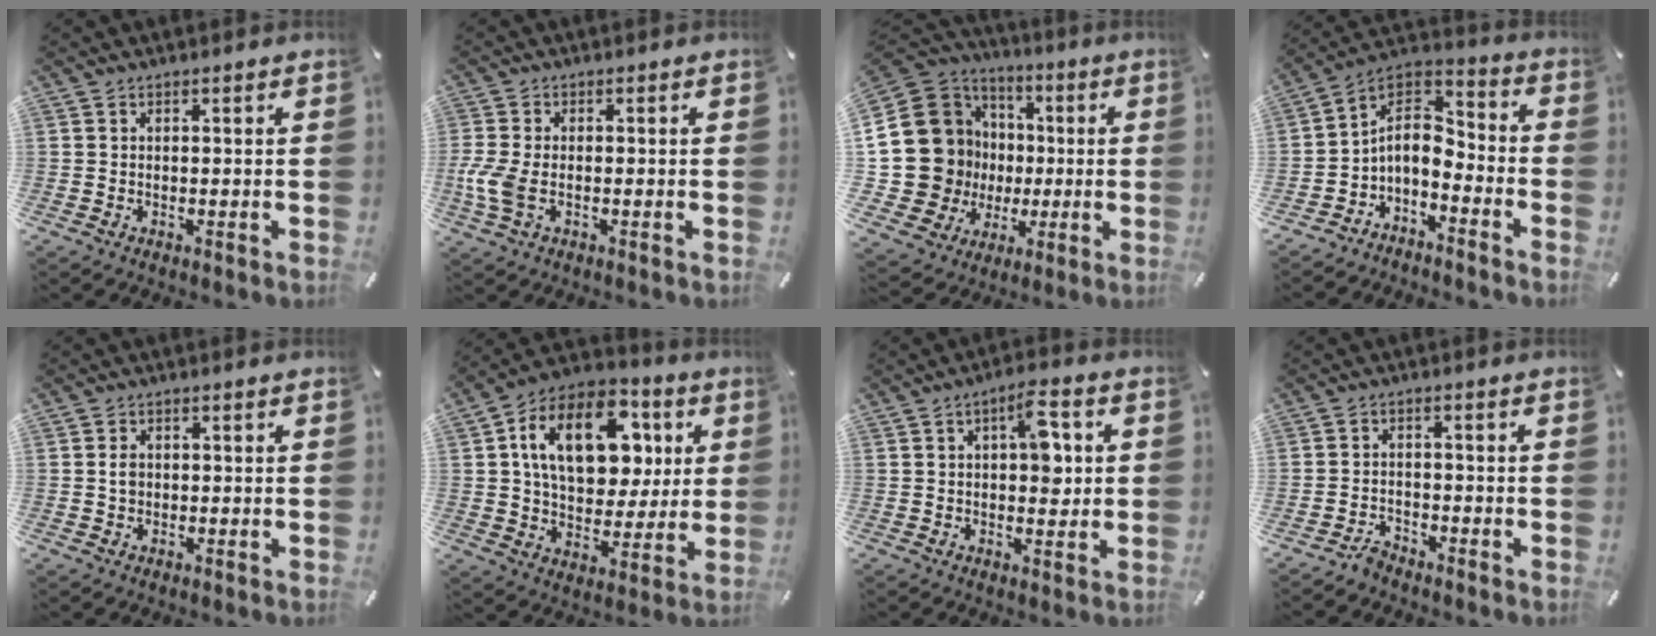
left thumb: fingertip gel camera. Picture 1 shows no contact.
{"total": 6.0, "force": [-1.4, 3.2, 4.9], "torque": [-0.119, -0.006, -0.028]}
{"total": 20.6, "force": [0.1, 19.2, 7.3], "torque": [-0.147, -0.013, 0.051]}
{"total": 7.6, "force": [-3.2, 5.3, 4.3], "torque": [-0.096, 0.004, -0.063]}
{"total": 2.1, "force": [0.1, 1.7, 1.3], "torque": [-0.019, 0.002, -0.001]}
{"total": 20.1, "force": [6.1, 13.4, 13.6], "torque": [-0.235, -0.002, 0.106]}
{"total": 9.3, "force": [1.9, 4.8, 7.7], "torque": [-0.087, -0.009, 0.025]}
{"total": 3.0, "force": [-2.7, 1.0, 0.6], "torque": [-0.018, 0.014, -0.057]}